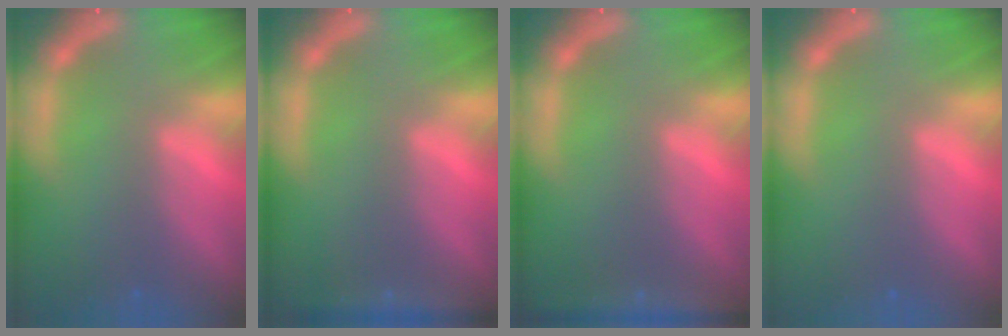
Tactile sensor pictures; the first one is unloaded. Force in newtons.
{"total": 3.0}
{"total": 4.5}
{"total": 0.0}